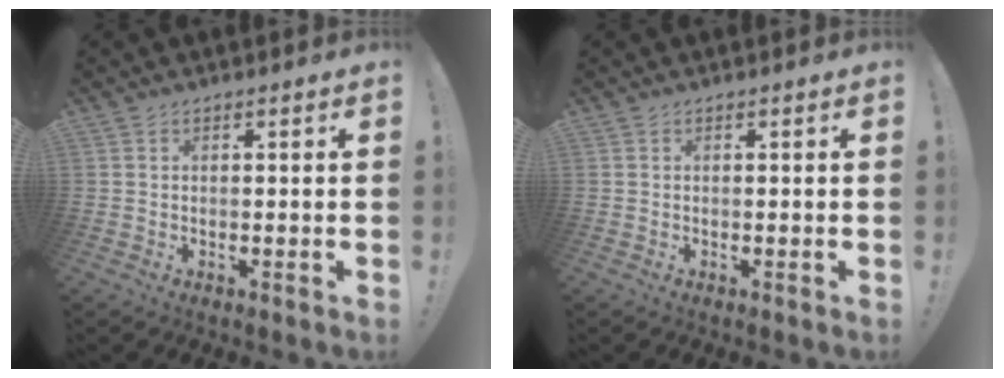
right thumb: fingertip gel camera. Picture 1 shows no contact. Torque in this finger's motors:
{"motor_torque": [-0.01, 0.01, 0.00, 0.00, 0.00]}